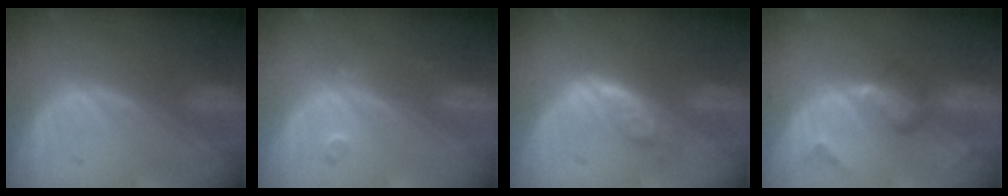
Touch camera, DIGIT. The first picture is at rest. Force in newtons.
{"total": 1.9, "press": 1.6, "slide": 1.0}
{"total": 4.5, "press": 4.4, "slide": 1.1}
{"total": 5.6, "press": 4.9, "slide": 2.7}